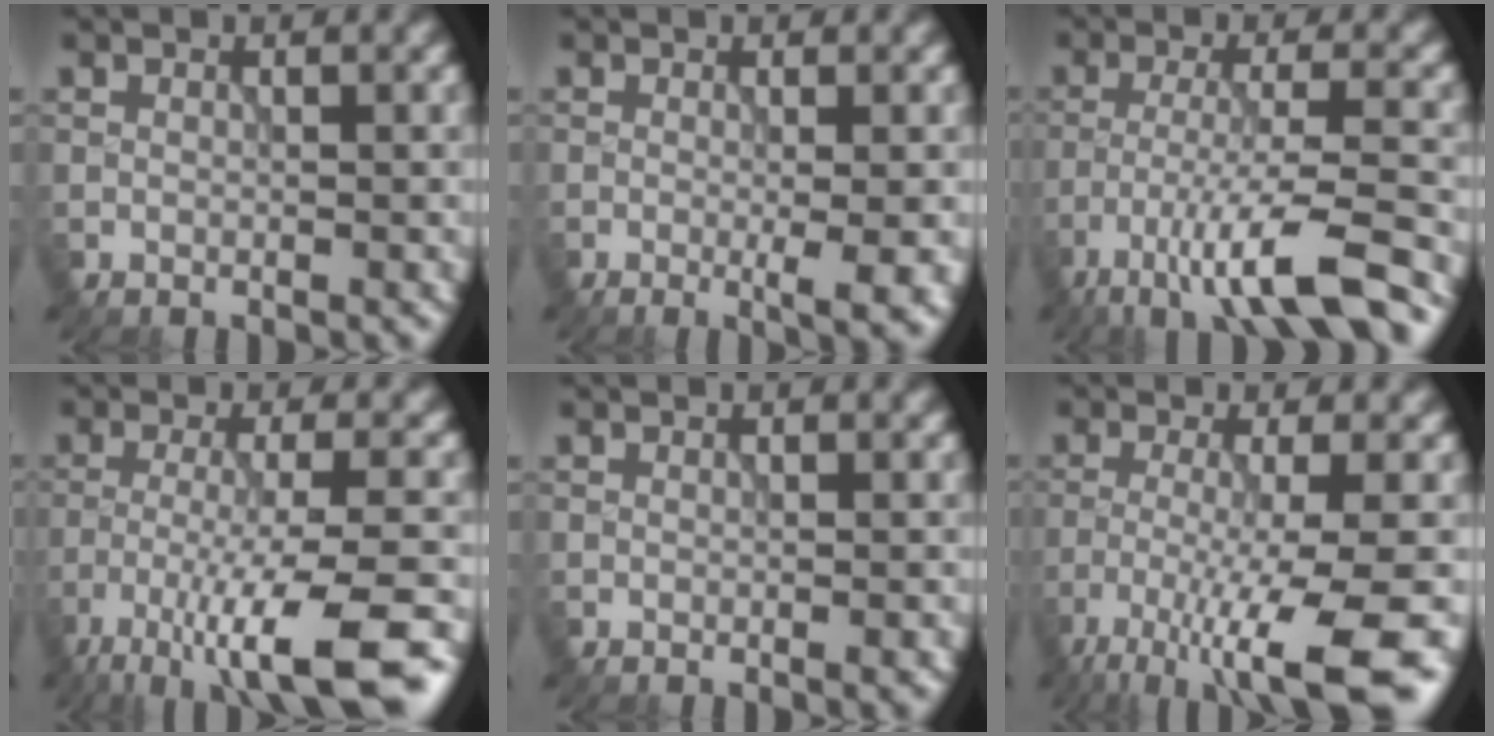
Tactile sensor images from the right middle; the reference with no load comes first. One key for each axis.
{"total": 3.4, "fx": -0.5, "fy": 0.8, "fz": 3.3, "tx": -0.051, "ty": -0.007, "tz": -0.006}
{"total": 8.7, "fx": -5.3, "fy": 1.4, "fz": 6.7, "tx": -0.116, "ty": -0.001, "tz": -0.094}
{"total": 10.2, "fx": -6.2, "fy": 2.2, "fz": 7.8, "tx": -0.131, "ty": -0.002, "tz": -0.103}
{"total": 0.9, "fx": -0.1, "fy": 0.2, "fz": 0.8, "tx": -0.007, "ty": 0.002, "tz": -0.003}
{"total": 8.8, "fx": -4.7, "fy": 1.5, "fz": 7.3, "tx": -0.118, "ty": -0.007, "tz": -0.084}